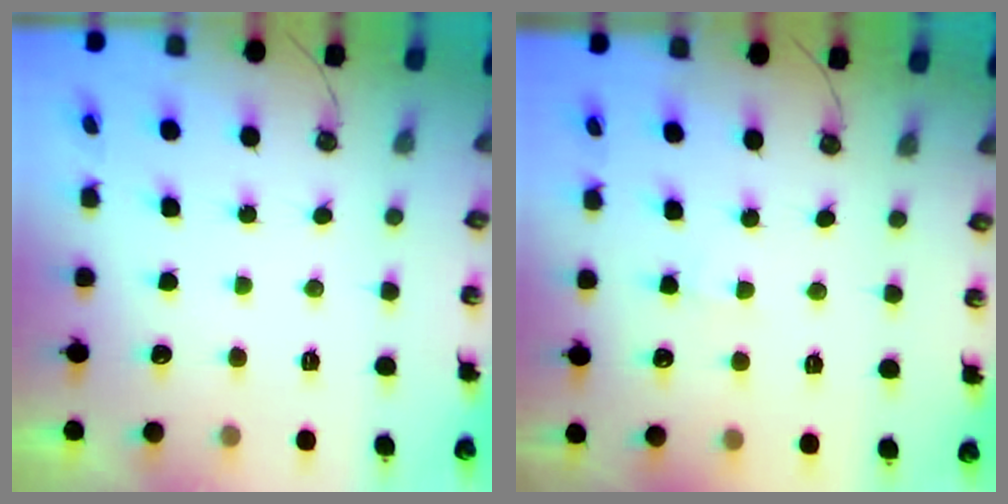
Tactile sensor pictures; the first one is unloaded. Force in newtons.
{"total": 2.5, "press": 2.5, "slide": 0.5}